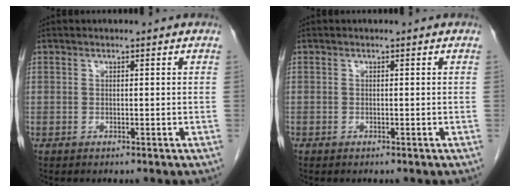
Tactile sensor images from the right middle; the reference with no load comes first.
{"total": 0.0}